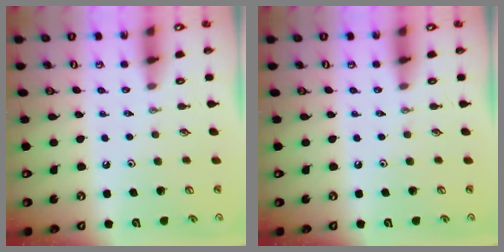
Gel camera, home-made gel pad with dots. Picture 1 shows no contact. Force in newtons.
{"total": 0.0}